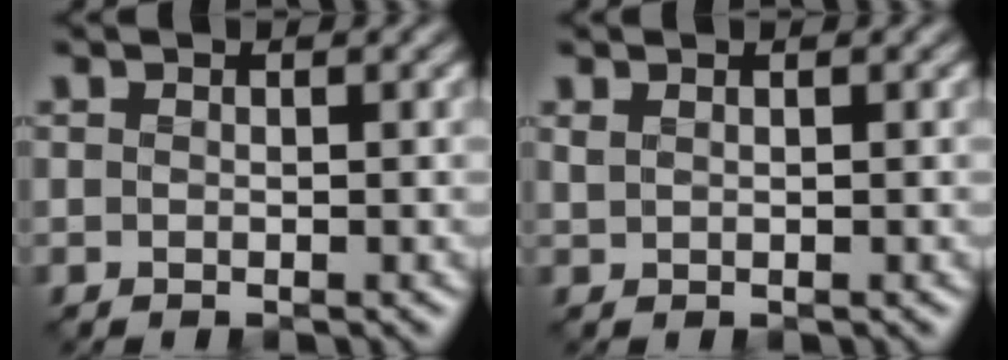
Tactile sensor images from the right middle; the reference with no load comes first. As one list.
[{"total": 0.7, "force": [0.5, 0.2, 0.4], "torque": [-0.010, 0.002, 0.014]}]